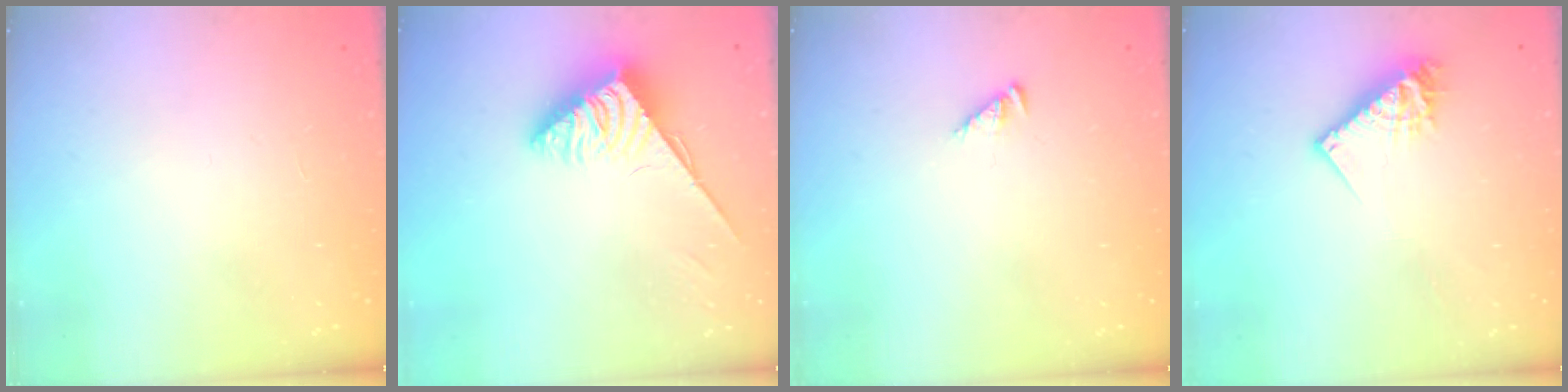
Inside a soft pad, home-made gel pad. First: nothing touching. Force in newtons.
{"total": 3.8, "press": 3.7, "slide": 0.5}
{"total": 2.7, "press": 2.7, "slide": 0.4}
{"total": 9.9, "press": 9.9, "slide": 0.8}